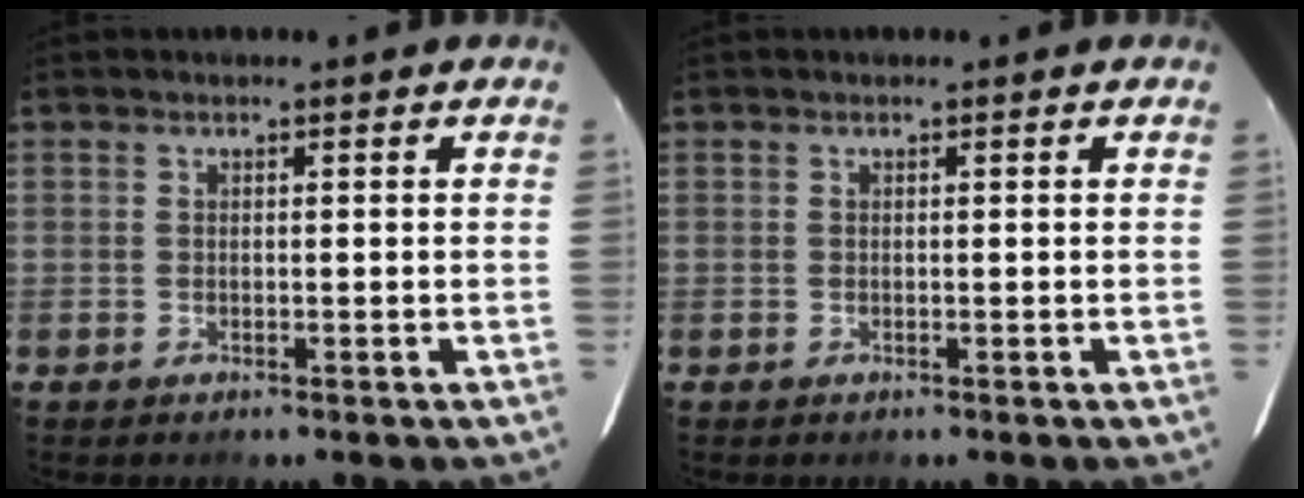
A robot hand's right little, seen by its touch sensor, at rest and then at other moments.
{"total": 0.0}